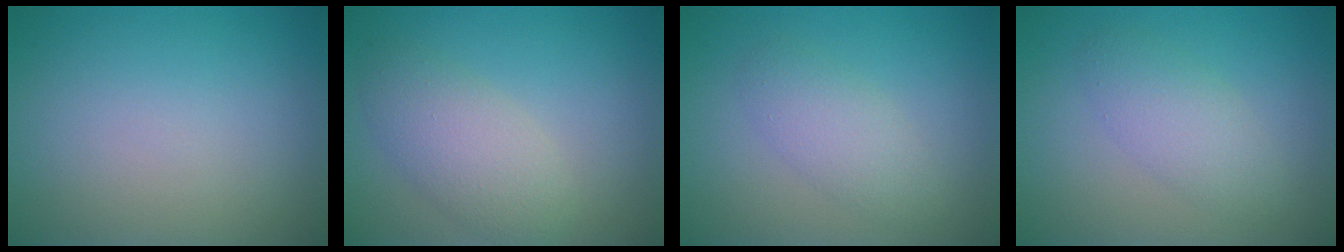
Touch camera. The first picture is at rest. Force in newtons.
{"total": 4.0, "press": 3.9, "slide": 0.1}
{"total": 2.8, "press": 2.8, "slide": 0.0}
{"total": 2.8, "press": 2.8, "slide": 0.2}